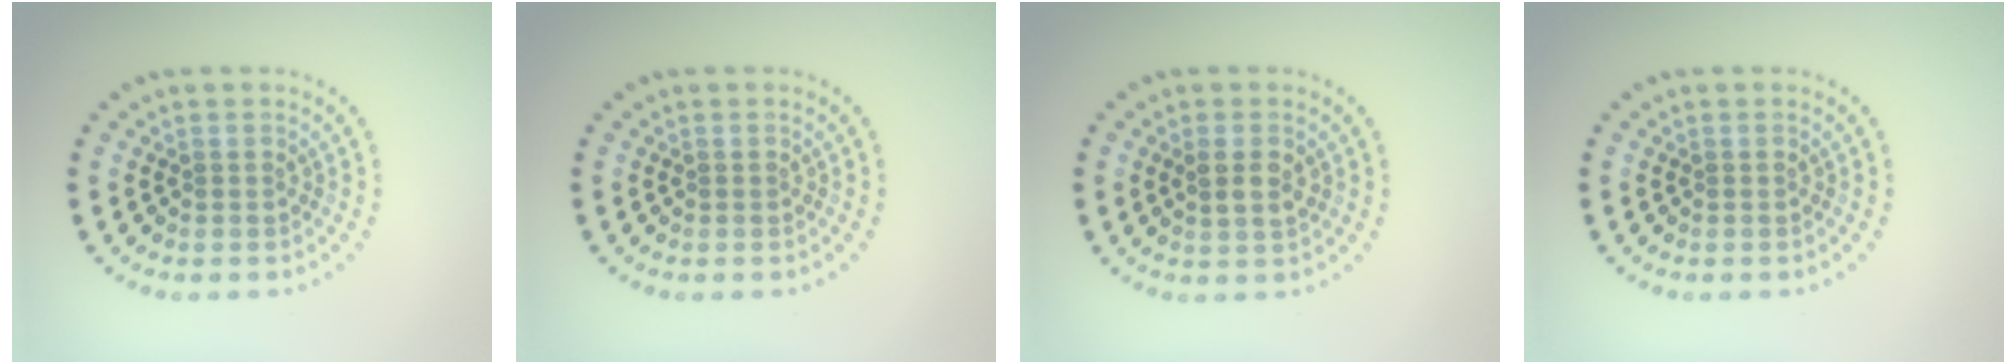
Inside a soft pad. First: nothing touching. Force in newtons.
{"total": 0.0}
{"total": 2.0, "press": 1.9, "slide": 0.6}
{"total": 0.0}